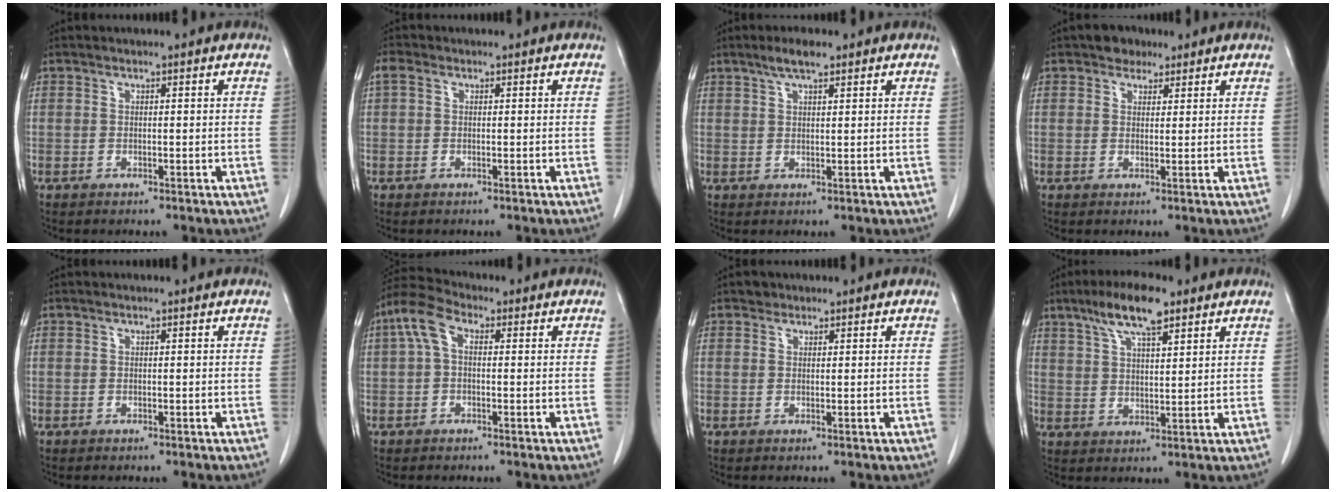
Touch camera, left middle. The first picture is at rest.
{"total": 1.6, "force": [0.6, 1.1, 1.0], "torque": [-0.027, 0.020, 0.012]}
{"total": 3.6, "force": [2.5, 0.7, 2.4], "torque": [-0.049, 0.007, 0.047]}
{"total": 2.3, "force": [1.6, 1.6, 0.4], "torque": [-0.008, 0.005, 0.024]}
{"total": 0.0}
{"total": 5.0, "force": [0.9, 2.5, 4.3], "torque": [-0.093, 0.027, 0.012]}
{"total": 1.0, "force": [0.7, 0.6, 0.0], "torque": [0.003, -0.001, 0.009]}
{"total": 8.9, "force": [5.9, 2.0, 6.3], "torque": [-0.119, 0.013, 0.106]}